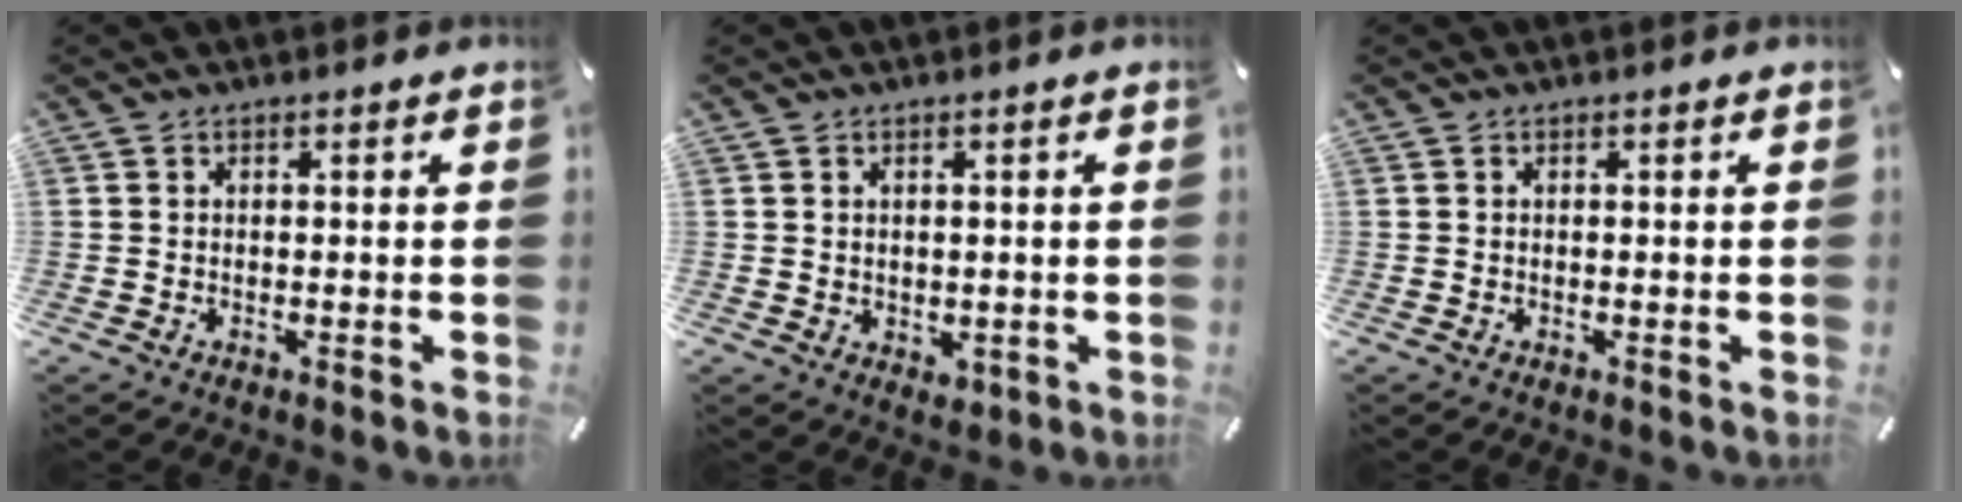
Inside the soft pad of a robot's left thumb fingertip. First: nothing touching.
{"total": 2.0, "force": [0.3, 1.9, 0.6], "torque": [-0.003, -0.001, 0.004]}
{"total": 0.0}